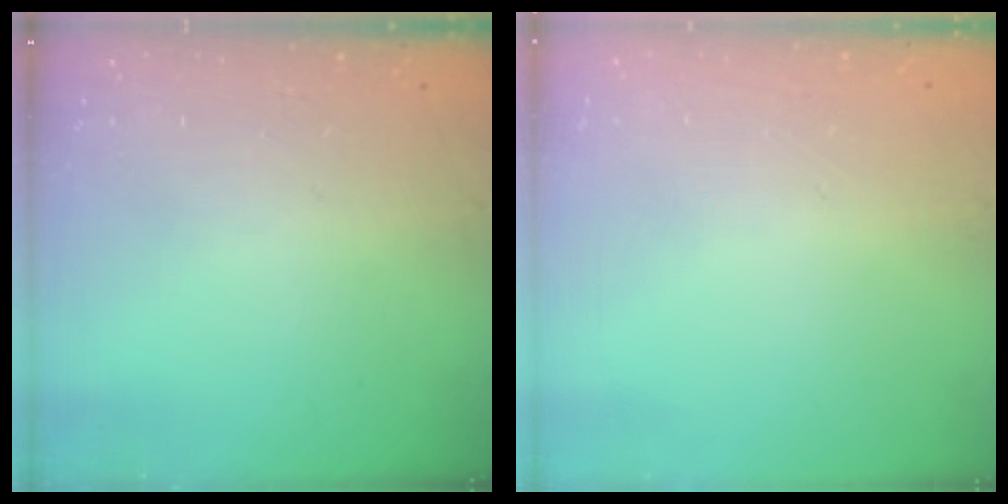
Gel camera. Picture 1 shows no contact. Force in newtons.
{"total": 0.0}